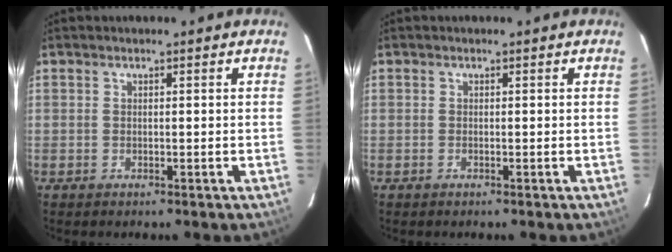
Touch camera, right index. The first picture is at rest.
{"total": 0.0}